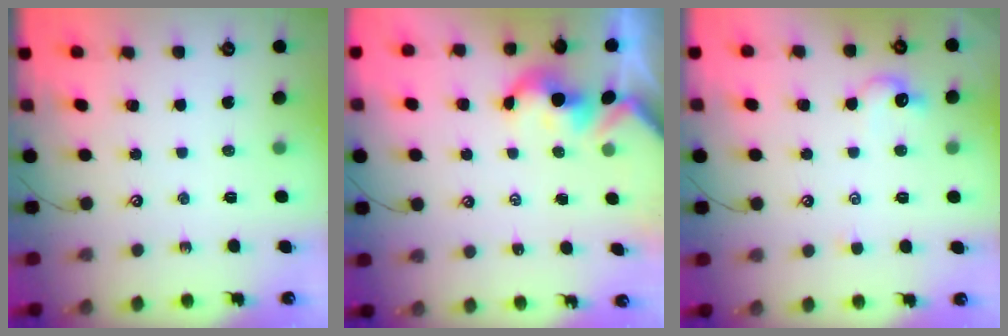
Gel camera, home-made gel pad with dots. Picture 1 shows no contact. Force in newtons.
{"total": 1.1, "press": 1.1, "slide": 0.1}
{"total": 1.9, "press": 1.8, "slide": 0.6}